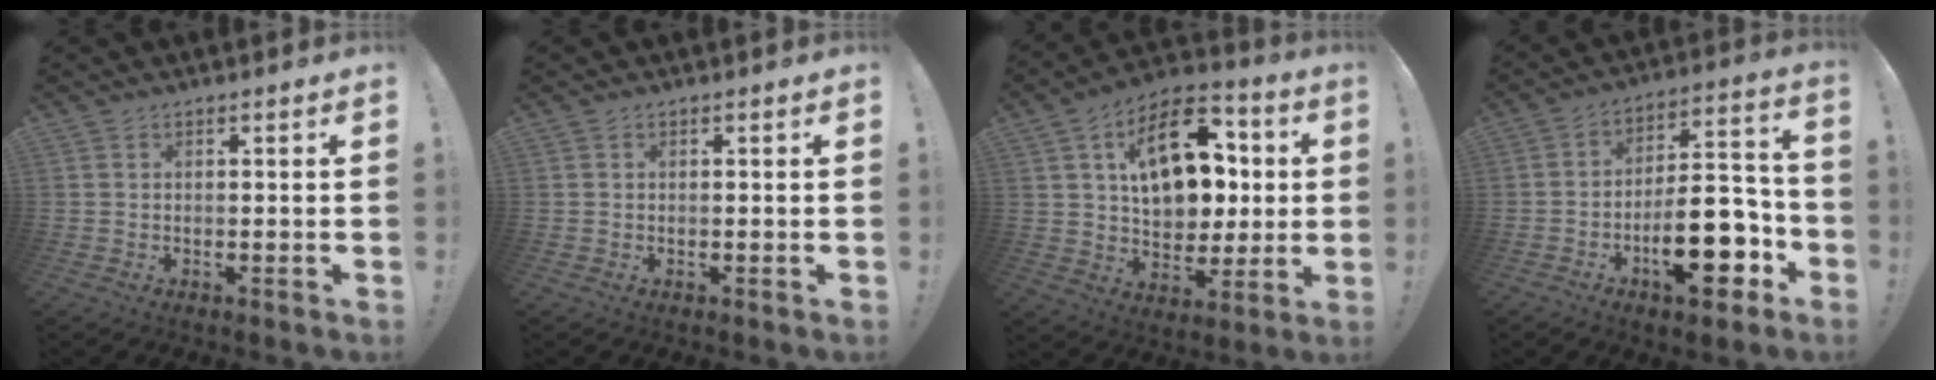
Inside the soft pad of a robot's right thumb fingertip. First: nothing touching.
{"total": 0.0}
{"total": 20.7, "force": [4.8, 13.5, 14.9], "torque": [-0.225, 0.006, 0.089]}
{"total": 20.0, "force": [-8.5, 8.7, 15.9], "torque": [-0.233, 0.060, -0.126]}